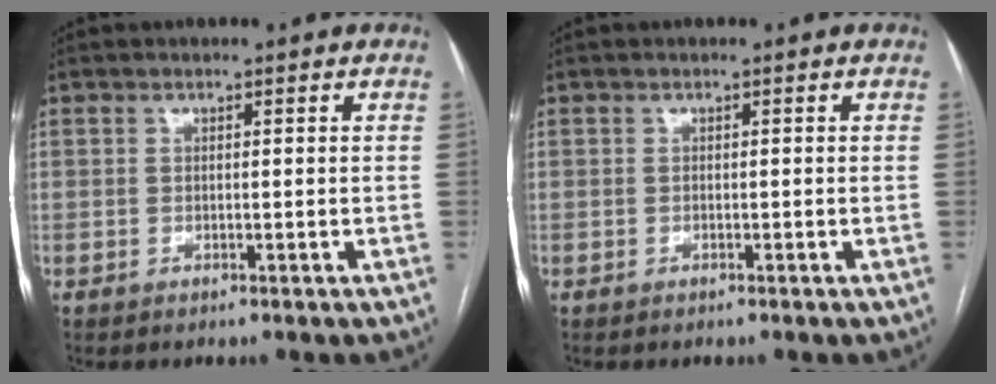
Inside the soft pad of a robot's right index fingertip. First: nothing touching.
{"total": 0.0}